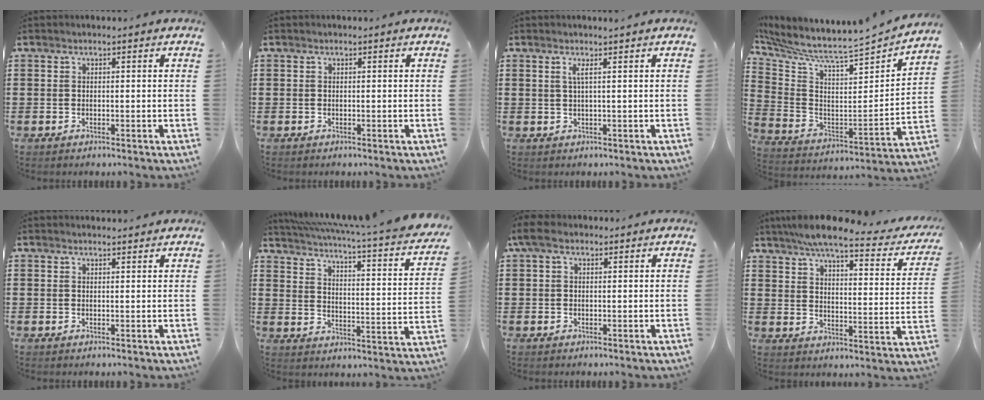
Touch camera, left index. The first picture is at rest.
{"total": 0.0}
{"total": 1.7, "force": [0.6, -0.3, 1.6], "torque": [-0.033, -0.004, 0.010]}
{"total": 4.3, "force": [4.0, -0.2, 1.5], "torque": [-0.058, -0.058, 0.055]}
{"total": 1.1, "force": [1.1, 0.1, 0.1], "torque": [-0.005, -0.001, 0.021]}
{"total": 3.2, "force": [2.3, -0.5, 2.2], "torque": [-0.058, -0.035, 0.029]}
{"total": 2.9, "force": [0.9, 1.7, 2.2], "torque": [-0.055, 0.006, 0.011]}
{"total": 6.8, "force": [5.8, 0.3, 3.5], "torque": [-0.086, -0.034, 0.096]}